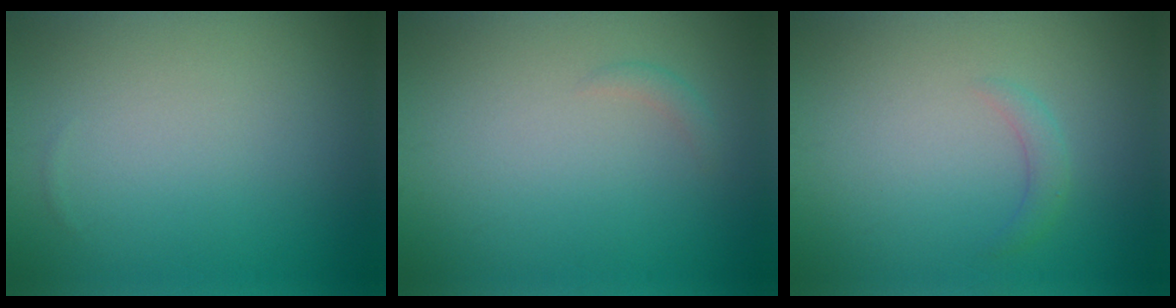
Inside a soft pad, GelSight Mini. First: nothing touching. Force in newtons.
{"total": 0.8, "press": 0.8, "slide": 0.1}
{"total": 1.3, "press": 1.3, "slide": 0.0}